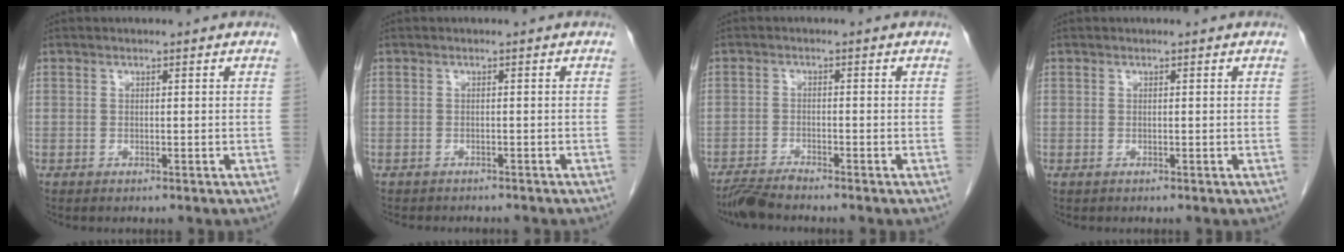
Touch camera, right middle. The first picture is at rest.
{"total": 5.8, "force": [-5.1, 1.6, 2.1], "torque": [-0.027, -0.003, -0.063]}
{"total": 3.5, "force": [-3.3, -0.3, 1.1], "torque": [-0.024, -0.016, -0.064]}
{"total": 0.0}